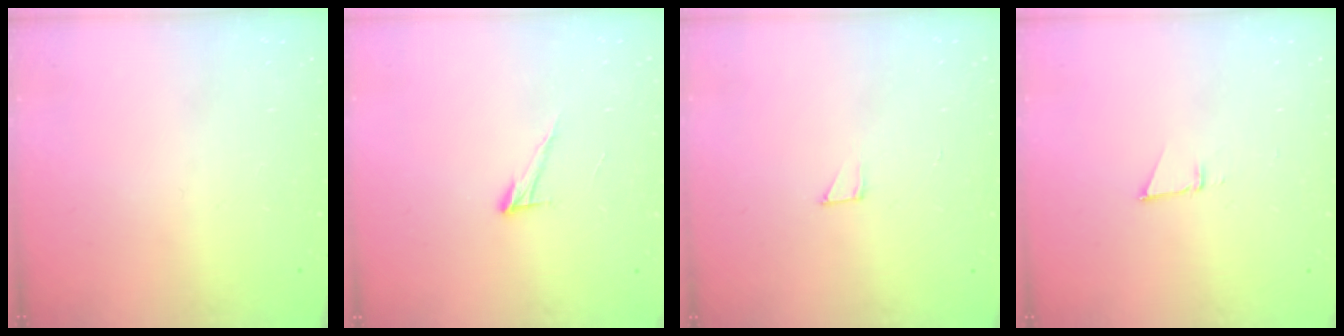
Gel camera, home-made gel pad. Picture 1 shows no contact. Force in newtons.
{"total": 7.1, "press": 7.0, "slide": 0.4}
{"total": 2.1, "press": 2.1, "slide": 0.1}
{"total": 3.0, "press": 2.9, "slide": 0.8}